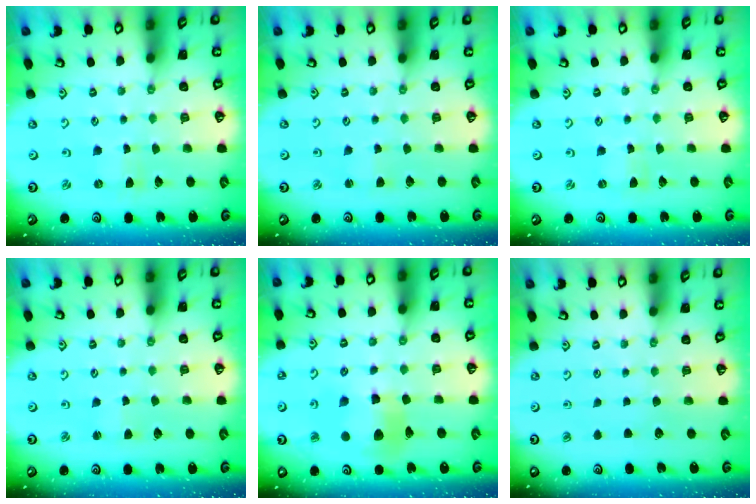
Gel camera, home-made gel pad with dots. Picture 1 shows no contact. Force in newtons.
{"total": 1.8, "press": 1.8, "slide": 0.2}
{"total": 0.0}
{"total": 0.7, "press": 0.7, "slide": 0.1}
{"total": 11.1, "press": 11.0, "slide": 1.3}
{"total": 0.0}